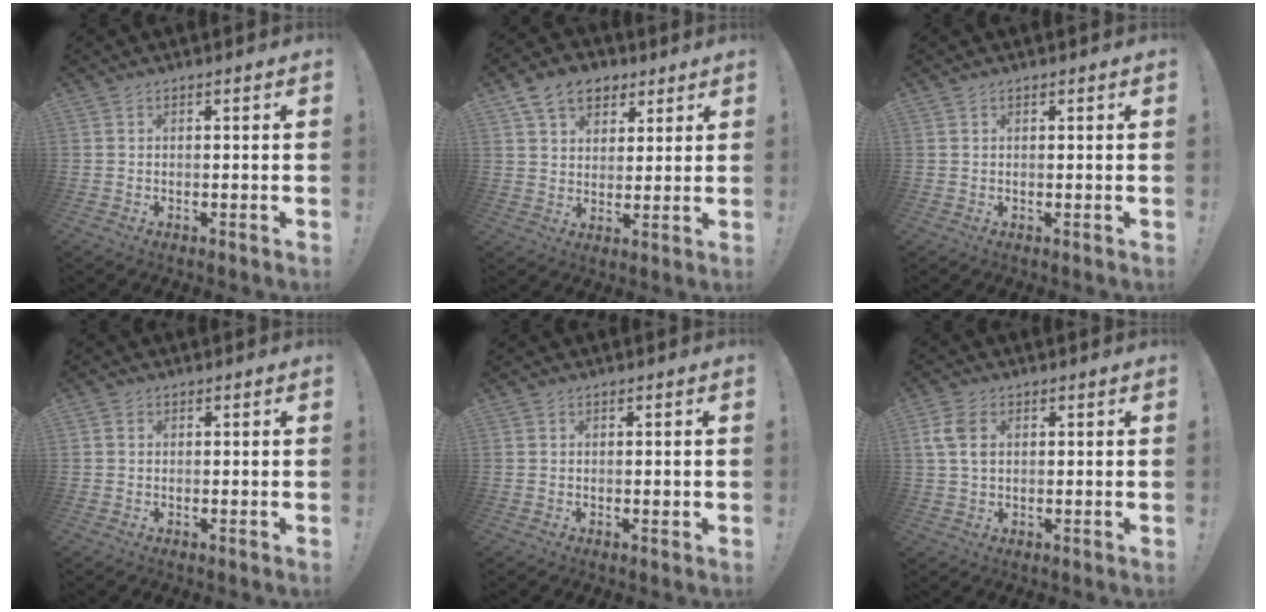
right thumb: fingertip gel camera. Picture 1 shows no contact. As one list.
[{"total": 11.3, "force": [6.3, 8.1, 4.8], "torque": [-0.070, -0.026, 0.121]}, {"total": 0.5, "force": [0.4, 0.3, 0.2], "torque": [0.003, -0.002, 0.006]}, {"total": 0.7, "force": [0.0, 0.7, 0.1], "torque": [-0.005, 0.004, 0.001]}, {"total": 0.8, "force": [-0.1, 0.4, 0.7], "torque": [-0.012, 0.003, -0.001]}, {"total": 6.6, "force": [1.8, 4.3, 4.6], "torque": [-0.091, 0.002, 0.035]}]